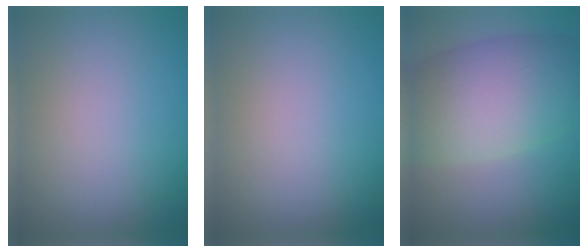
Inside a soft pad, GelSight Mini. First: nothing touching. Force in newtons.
{"total": 0.0}
{"total": 10.0, "press": 10.0, "slide": 0.5}